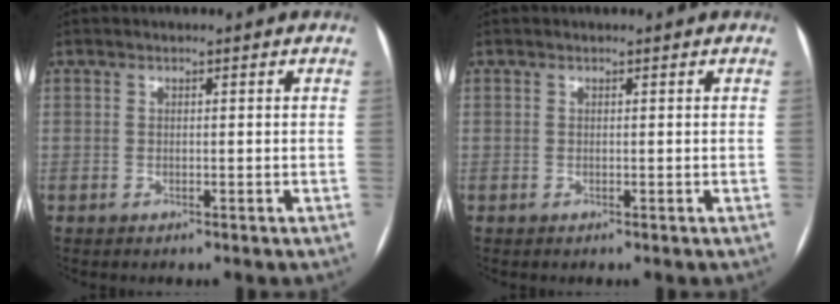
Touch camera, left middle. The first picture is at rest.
{"total": 0.0}